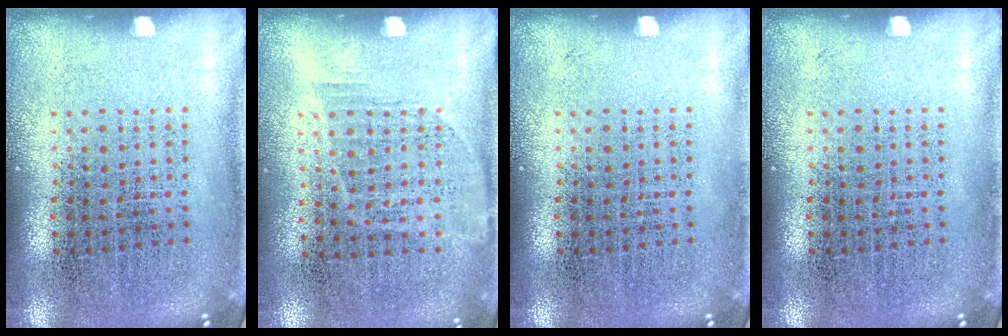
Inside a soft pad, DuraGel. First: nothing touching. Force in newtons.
{"total": 1.1, "press": 0.8, "slide": 0.7}
{"total": 0.0}
{"total": 0.0}